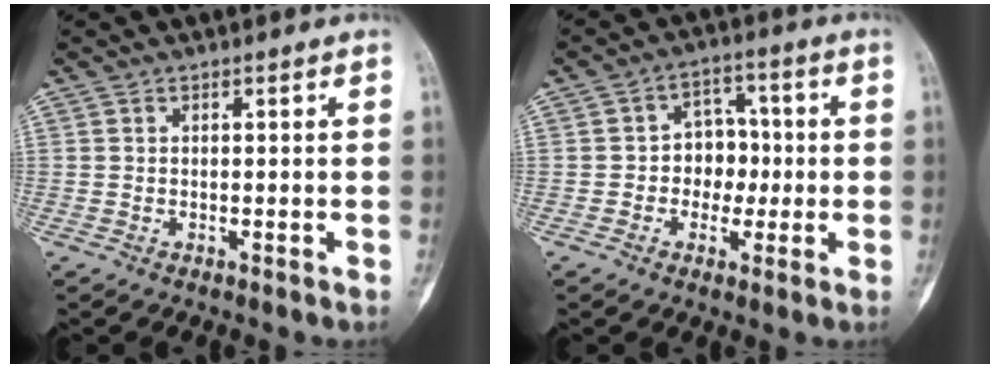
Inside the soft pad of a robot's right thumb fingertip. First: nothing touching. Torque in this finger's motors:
{"motor_torque": [-0.32, 0.53, 0.28, -0.25, 0.00]}